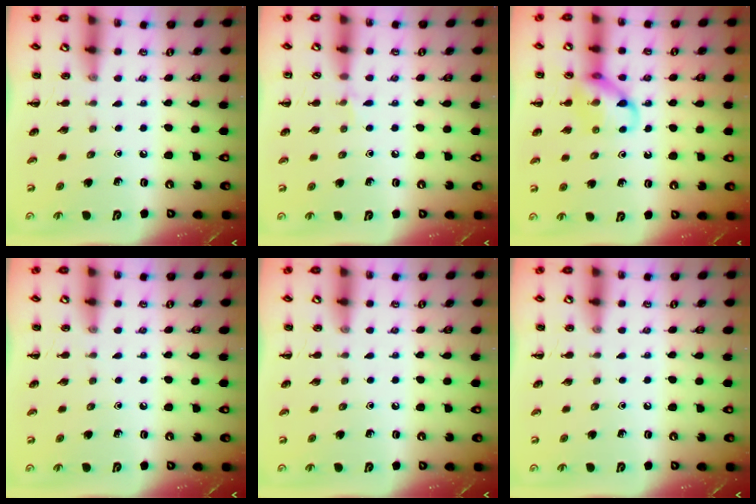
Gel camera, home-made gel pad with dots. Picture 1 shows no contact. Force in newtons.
{"total": 4.4, "press": 4.1, "slide": 1.6}
{"total": 11.1, "press": 11.1, "slide": 1.0}
{"total": 0.0}
{"total": 0.0}
{"total": 0.0}